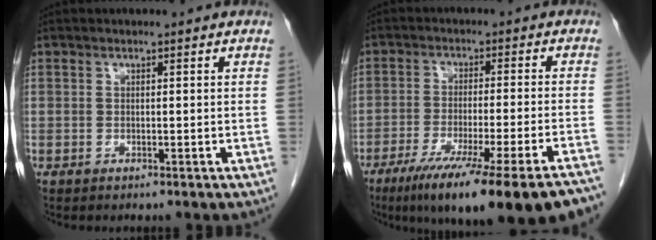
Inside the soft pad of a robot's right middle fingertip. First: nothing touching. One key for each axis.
{"total": 21.9, "fx": -16.6, "fy": -0.1, "fz": 14.3, "tx": -0.152, "ty": -0.049, "tz": -0.245}